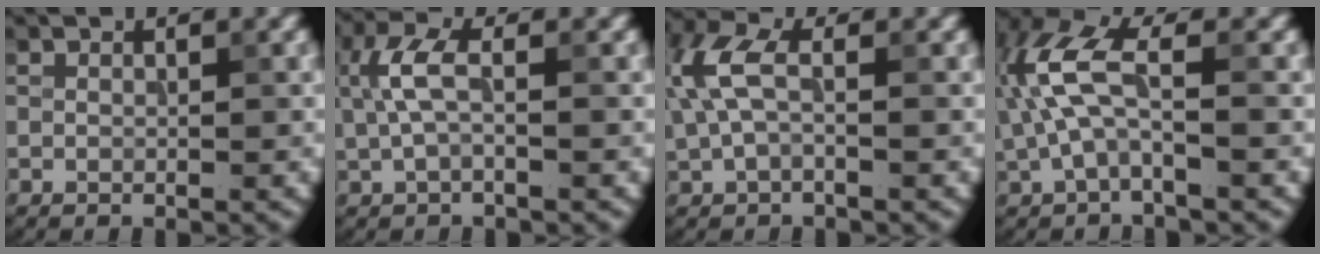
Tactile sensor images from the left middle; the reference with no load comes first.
{"total": 3.4, "force": [0.5, 1.4, 3.0], "torque": [-0.070, 0.007, 0.006]}
{"total": 4.9, "force": [0.9, 2.6, 4.1], "torque": [-0.106, 0.015, 0.010]}
{"total": 6.1, "force": [0.6, 2.6, 5.5], "torque": [-0.135, 0.021, 0.002]}